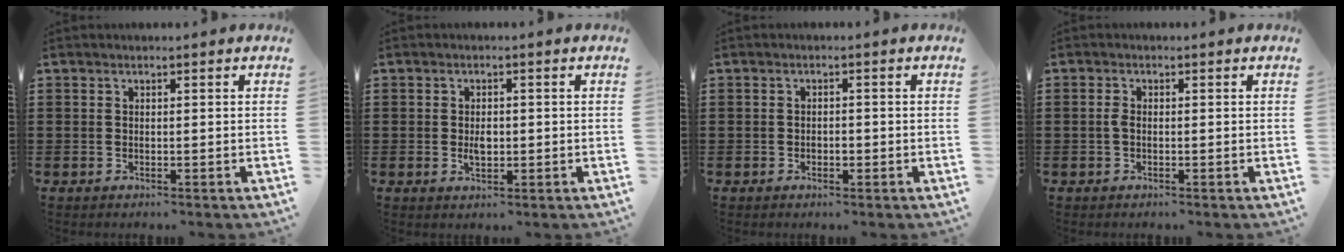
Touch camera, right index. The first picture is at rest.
{"total": 2.3, "force": [-0.1, 1.3, 1.9], "torque": [-0.039, 0.003, -0.002]}
{"total": 1.1, "force": [-0.5, 0.7, 0.8], "torque": [-0.016, -0.001, -0.009]}
{"total": 1.3, "force": [-0.3, 0.6, 1.1], "torque": [-0.030, -0.002, -0.008]}